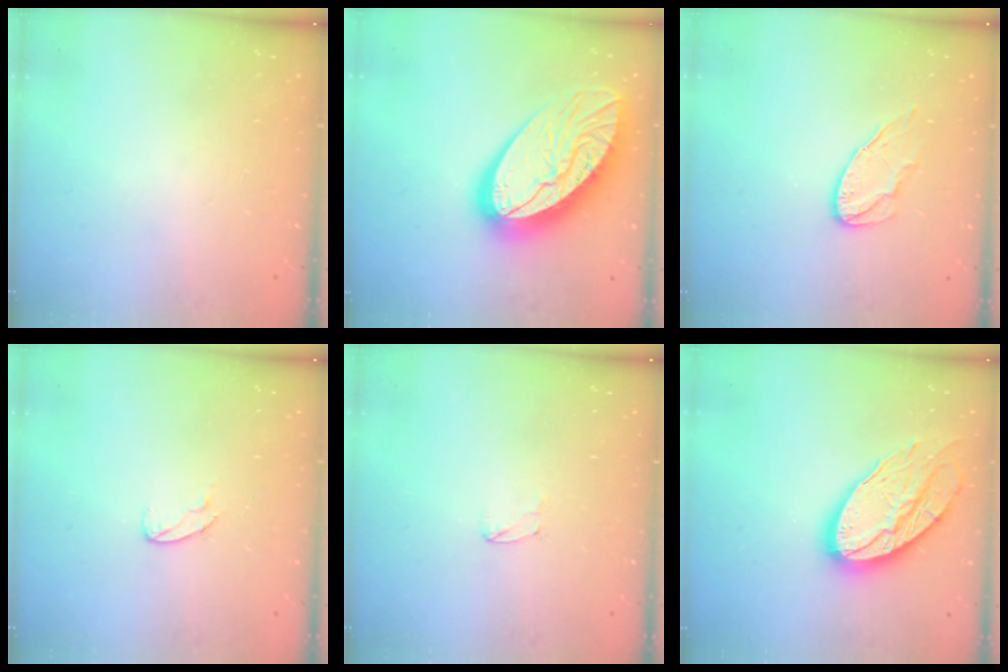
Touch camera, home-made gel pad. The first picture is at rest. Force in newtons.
{"total": 24.2, "press": 24.1, "slide": 2.4}
{"total": 7.5, "press": 7.5, "slide": 0.2}
{"total": 5.0, "press": 5.0, "slide": 0.5}
{"total": 4.2, "press": 4.2, "slide": 0.4}
{"total": 18.4, "press": 18.4, "slide": 1.7}